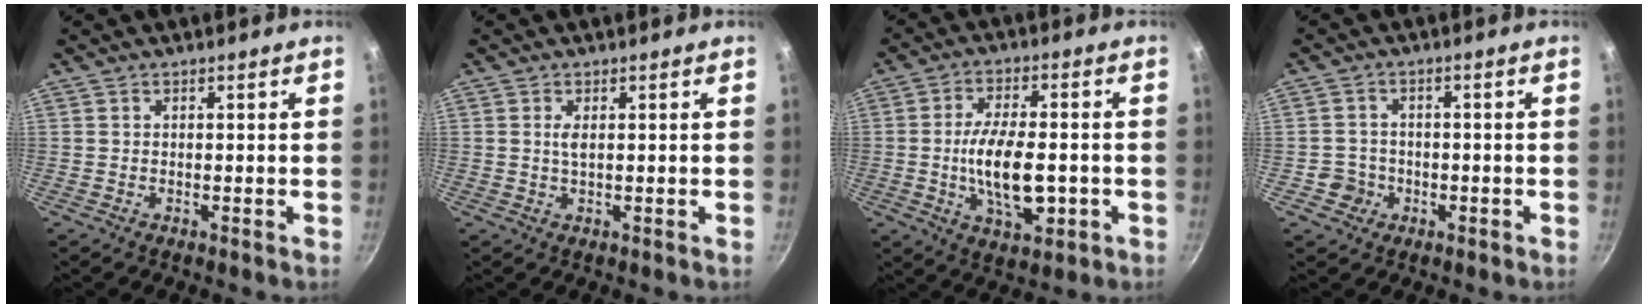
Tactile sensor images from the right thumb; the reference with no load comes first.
{"total": 1.4, "force": [0.2, 0.3, 1.3], "torque": [-0.030, 0.000, 0.006]}
{"total": 12.6, "force": [-2.1, 5.9, 10.9], "torque": [-0.178, 0.014, -0.030]}
{"total": 4.1, "force": [-1.3, 3.8, 0.6], "torque": [0.011, 0.021, -0.020]}